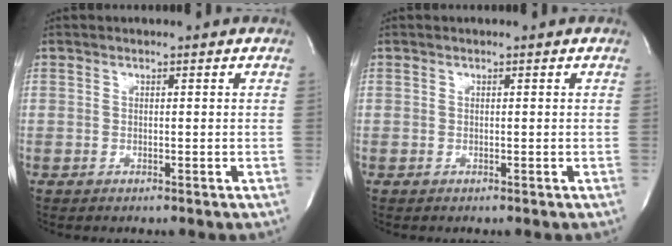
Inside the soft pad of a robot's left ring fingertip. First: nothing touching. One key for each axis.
{"total": 0.0}